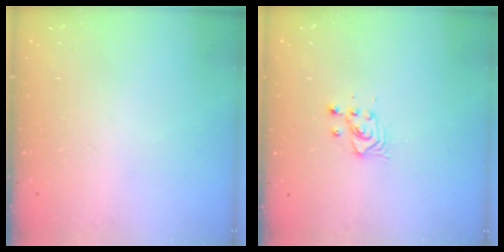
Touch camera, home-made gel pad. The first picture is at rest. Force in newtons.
{"total": 3.7, "press": 3.7, "slide": 0.3}